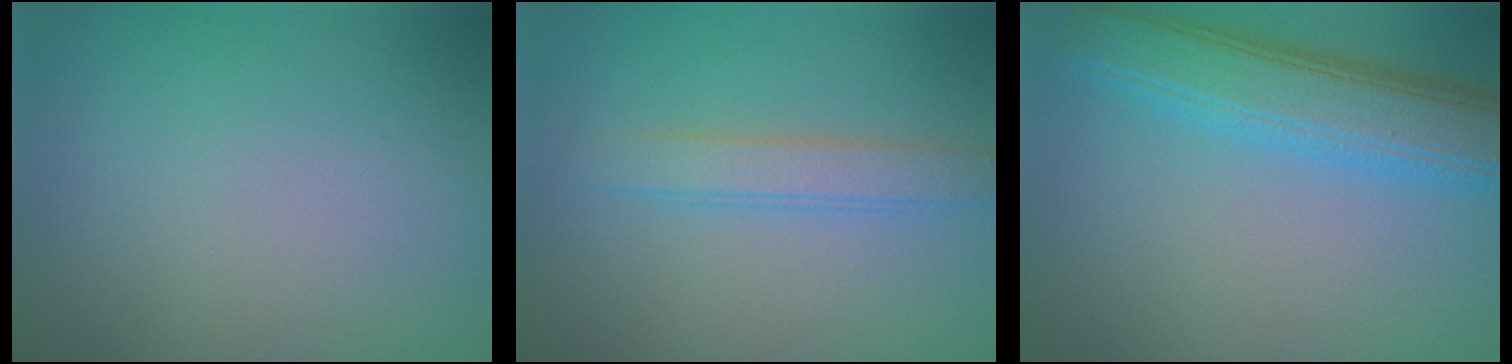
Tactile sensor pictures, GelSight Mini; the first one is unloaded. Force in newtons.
{"total": 2.2, "press": 2.2, "slide": 0.1}
{"total": 6.3, "press": 6.3, "slide": 0.1}